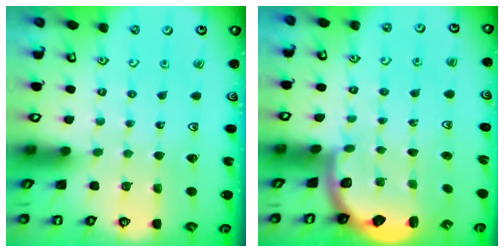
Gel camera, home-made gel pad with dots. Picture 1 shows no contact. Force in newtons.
{"total": 2.2, "press": 2.0, "slide": 1.1}